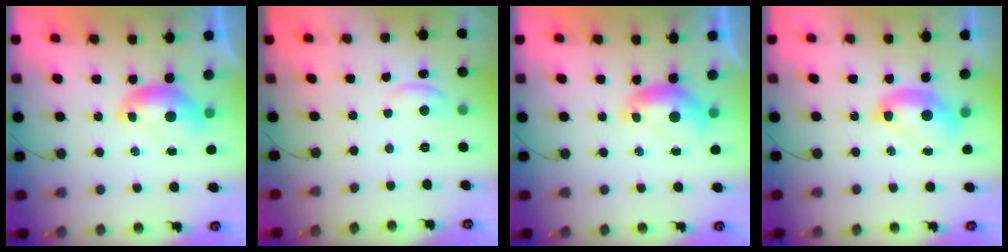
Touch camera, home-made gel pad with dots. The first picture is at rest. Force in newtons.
{"total": 0.6, "press": 0.5, "slide": 0.3}
{"total": 0.0}
{"total": 2.5, "press": 2.5, "slide": 0.1}